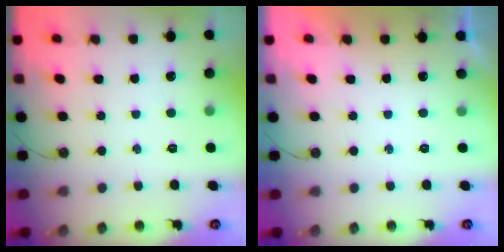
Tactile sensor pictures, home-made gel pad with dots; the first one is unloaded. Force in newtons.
{"total": 0.0}